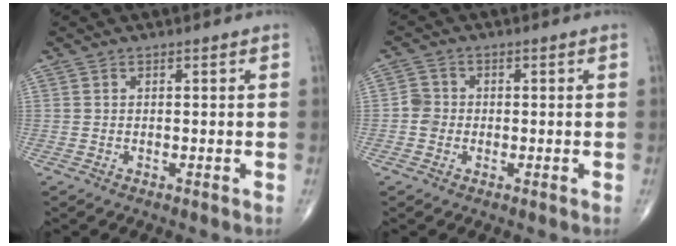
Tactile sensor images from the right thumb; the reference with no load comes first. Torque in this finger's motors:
{"motor_torque": [0.02, 0.20, 0.35, 0.00, 0.01]}